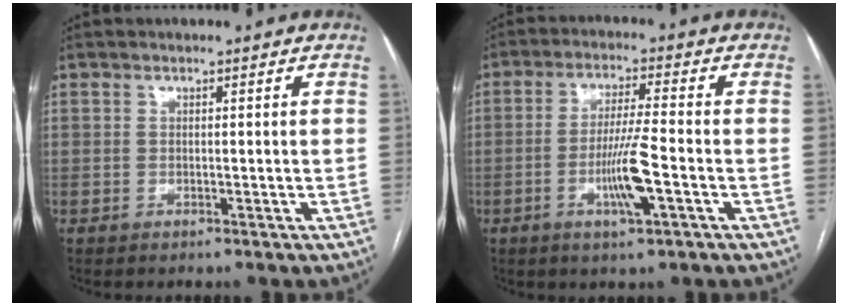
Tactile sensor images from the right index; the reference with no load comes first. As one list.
[{"total": 7.6, "force": [-2.5, 0.0, 7.2], "torque": [-0.136, -0.007, -0.047]}]